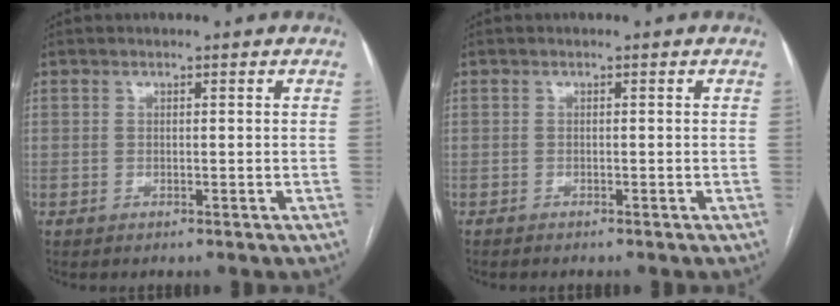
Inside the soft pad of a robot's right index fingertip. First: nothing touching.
{"total": 0.8, "force": [-0.8, 0.1, 0.3], "torque": [-0.008, -0.002, -0.012]}